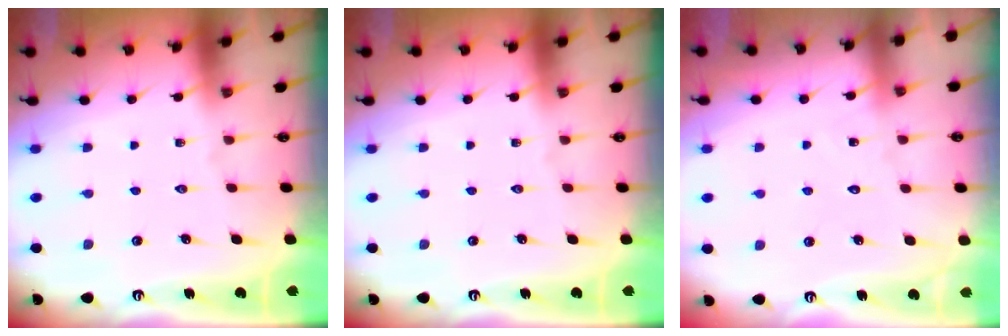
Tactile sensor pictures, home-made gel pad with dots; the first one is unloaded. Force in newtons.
{"total": 0.0}
{"total": 7.1, "press": 7.1, "slide": 0.5}